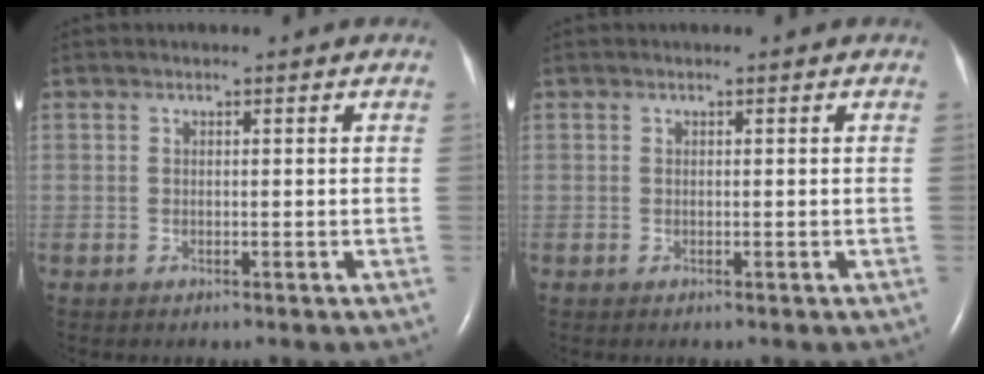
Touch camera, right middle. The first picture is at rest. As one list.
[{"total": 0.0}]